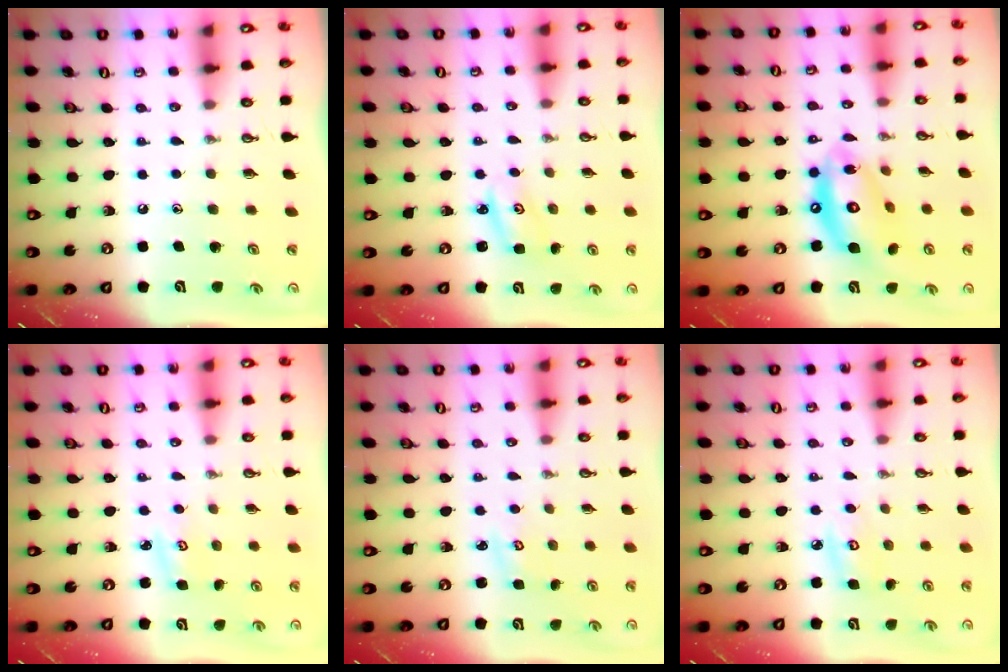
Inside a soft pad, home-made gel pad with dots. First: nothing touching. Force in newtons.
{"total": 2.6, "press": 2.6, "slide": 0.2}
{"total": 15.2, "press": 15.1, "slide": 1.2}
{"total": 3.0, "press": 3.0, "slide": 0.2}
{"total": 2.7, "press": 2.7, "slide": 0.3}
{"total": 5.9, "press": 5.9, "slide": 0.6}